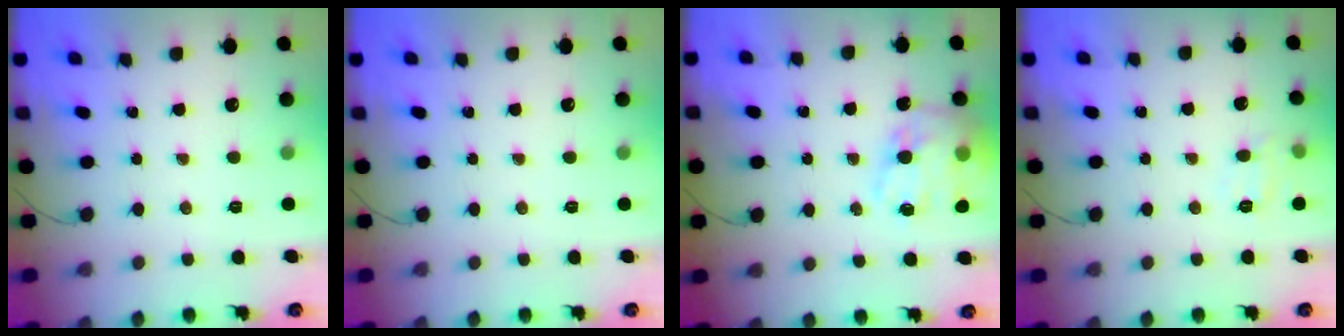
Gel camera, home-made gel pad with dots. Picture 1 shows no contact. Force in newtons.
{"total": 0.0}
{"total": 17.0, "press": 16.6, "slide": 3.6}
{"total": 8.5, "press": 8.4, "slide": 1.4}